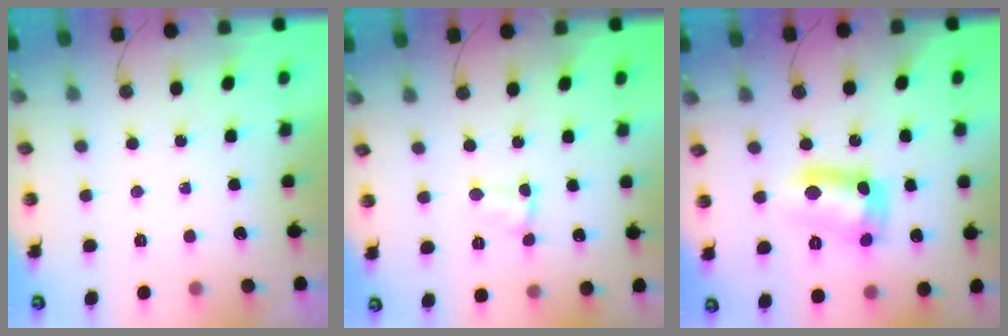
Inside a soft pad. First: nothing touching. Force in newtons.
{"total": 1.9, "press": 1.9, "slide": 0.3}
{"total": 13.4, "press": 13.4, "slide": 0.9}